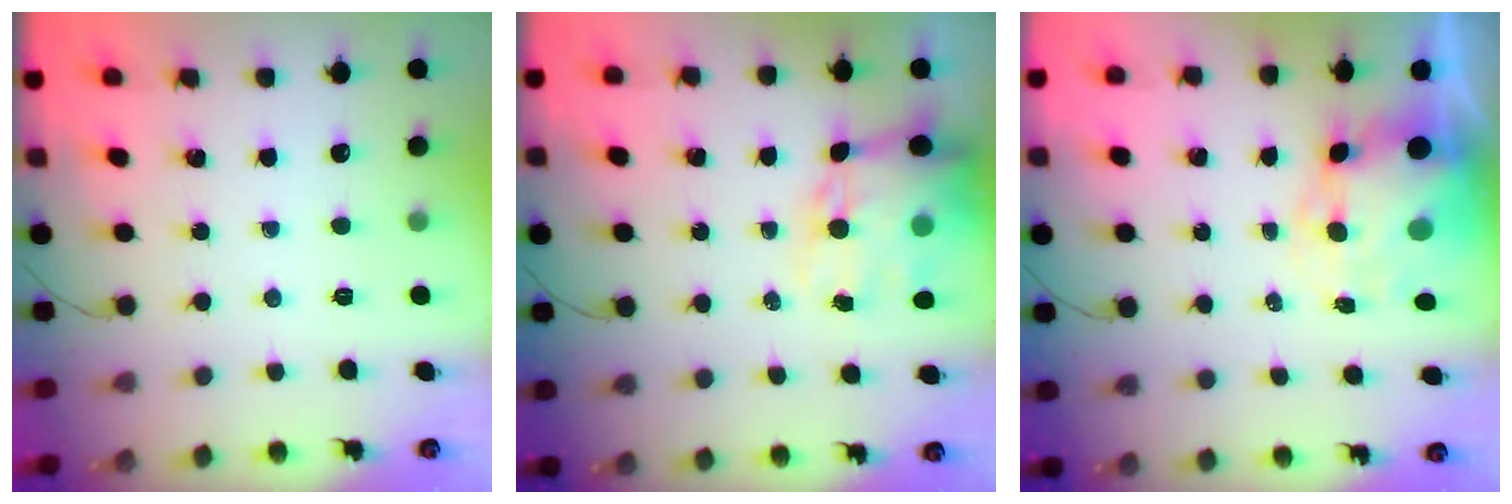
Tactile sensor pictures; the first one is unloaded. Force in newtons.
{"total": 15.1, "press": 14.7, "slide": 3.3}
{"total": 9.3, "press": 9.0, "slide": 2.2}